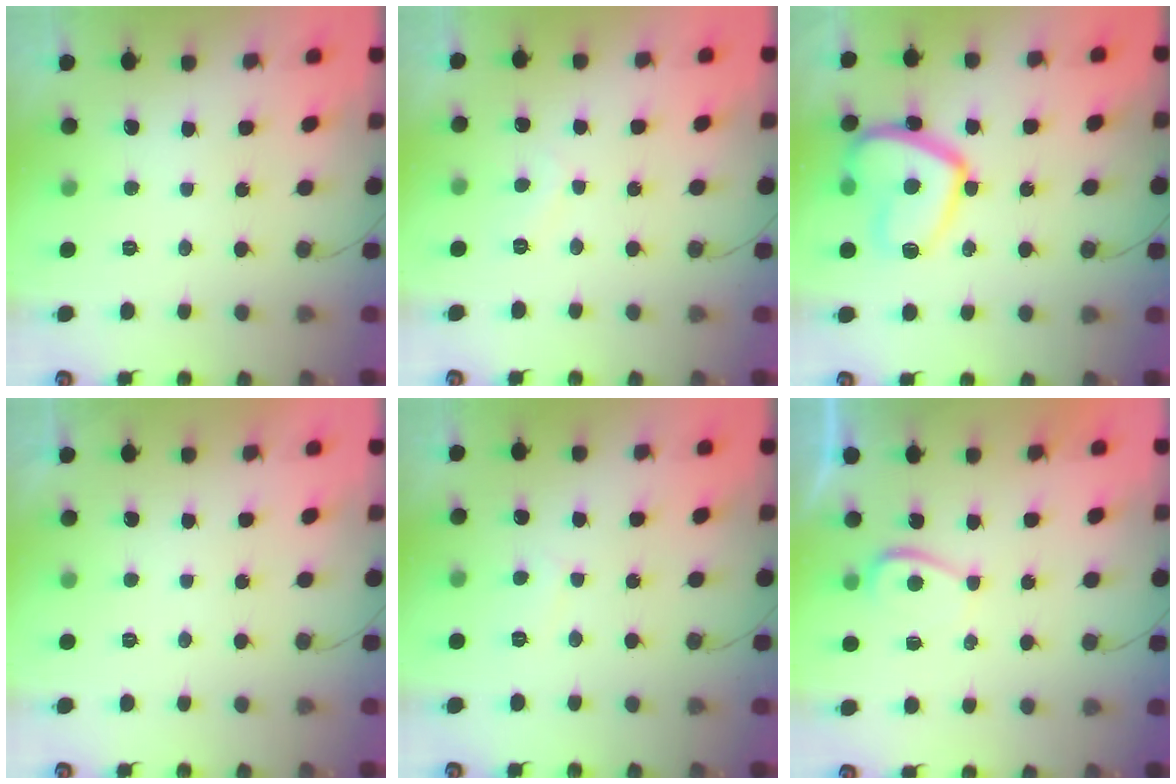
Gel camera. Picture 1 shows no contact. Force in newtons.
{"total": 2.1, "press": 2.1, "slide": 0.3}
{"total": 14.7, "press": 14.7, "slide": 1.3}
{"total": 2.3, "press": 2.3, "slide": 0.4}
{"total": 2.9, "press": 2.9, "slide": 0.3}
{"total": 1.4, "press": 1.3, "slide": 0.5}